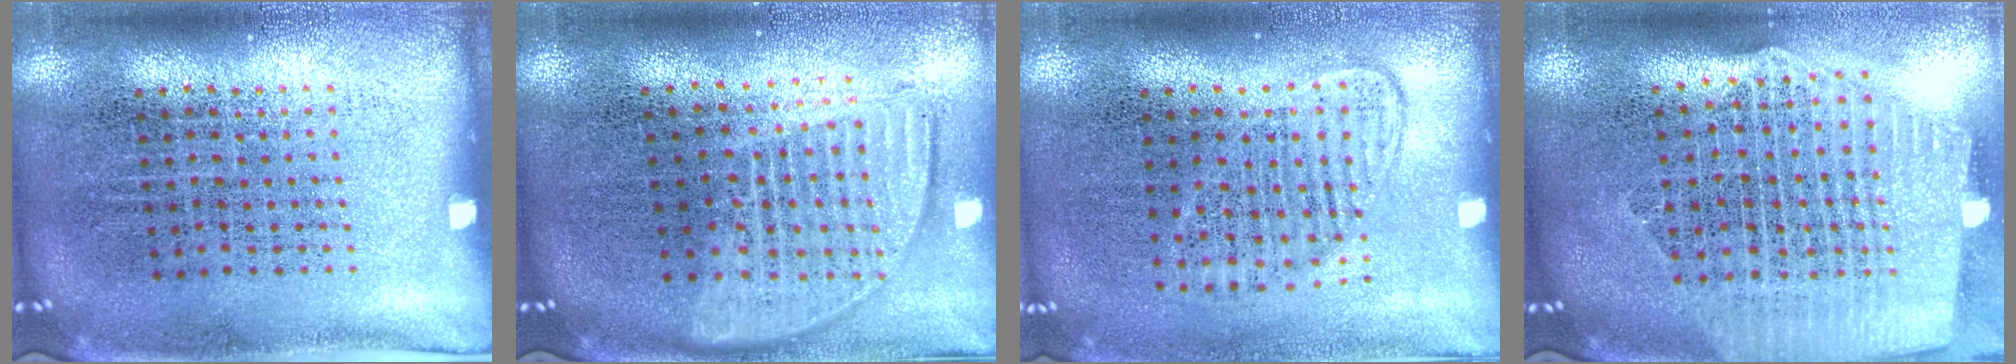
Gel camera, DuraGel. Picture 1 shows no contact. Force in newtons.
{"total": 1.8, "press": 1.6, "slide": 0.9}
{"total": 1.4, "press": 1.2, "slide": 0.6}
{"total": 2.7, "press": 2.3, "slide": 1.4}